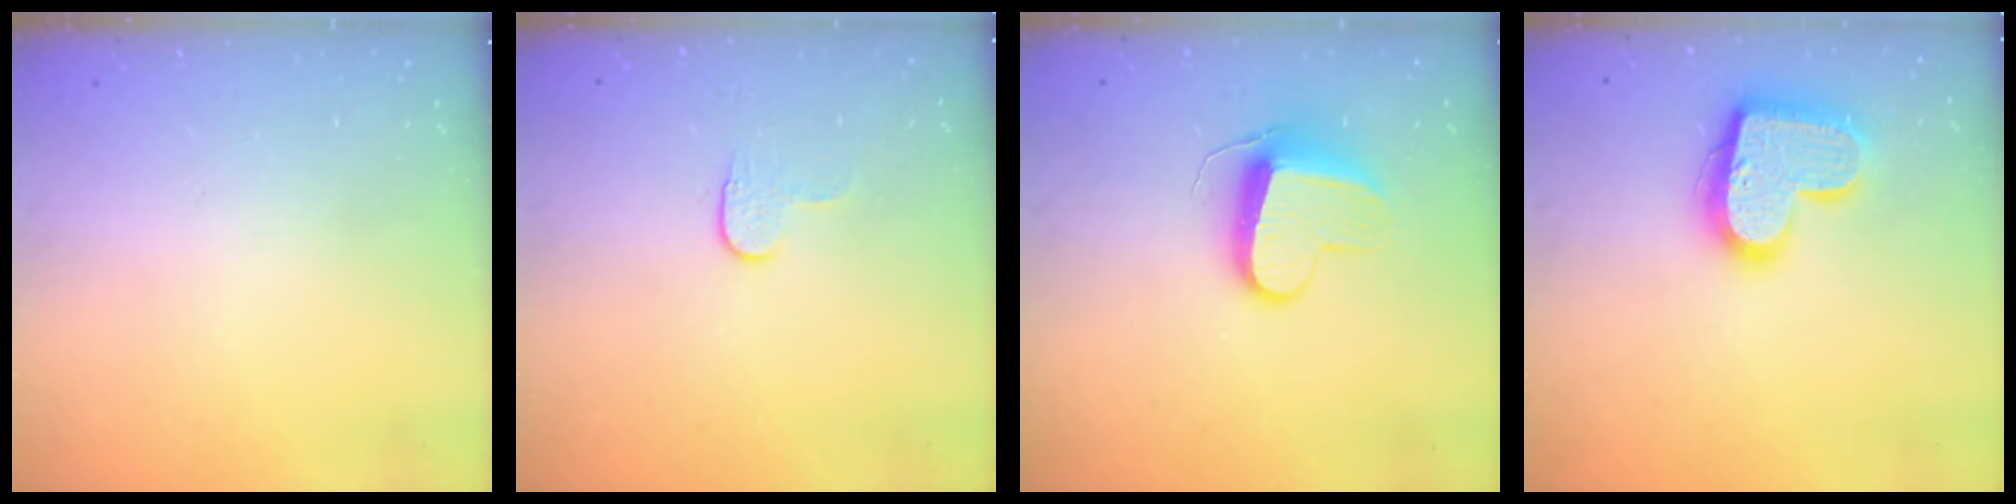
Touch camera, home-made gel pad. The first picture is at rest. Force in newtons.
{"total": 3.8, "press": 3.8, "slide": 0.4}
{"total": 9.4, "press": 9.4, "slide": 0.2}
{"total": 17.8, "press": 17.8, "slide": 1.2}